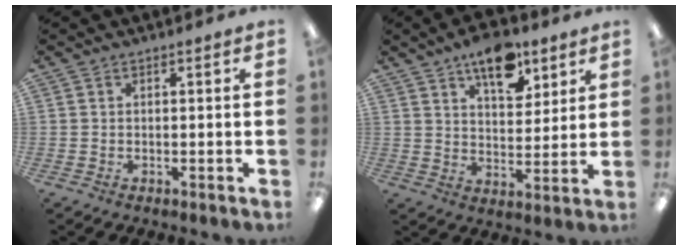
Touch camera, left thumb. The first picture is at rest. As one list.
[{"total": 12.5, "force": [8.5, 6.2, 6.8], "torque": [-0.083, -0.045, 0.144]}]